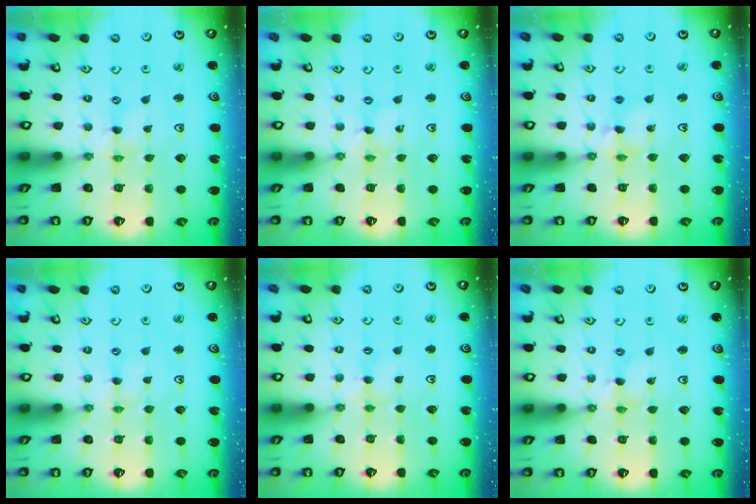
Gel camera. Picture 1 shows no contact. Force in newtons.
{"total": 0.0}
{"total": 5.8, "press": 5.8, "slide": 0.5}
{"total": 2.3, "press": 2.3, "slide": 0.5}
{"total": 2.4, "press": 2.4, "slide": 0.5}
{"total": 0.7, "press": 0.7, "slide": 0.1}